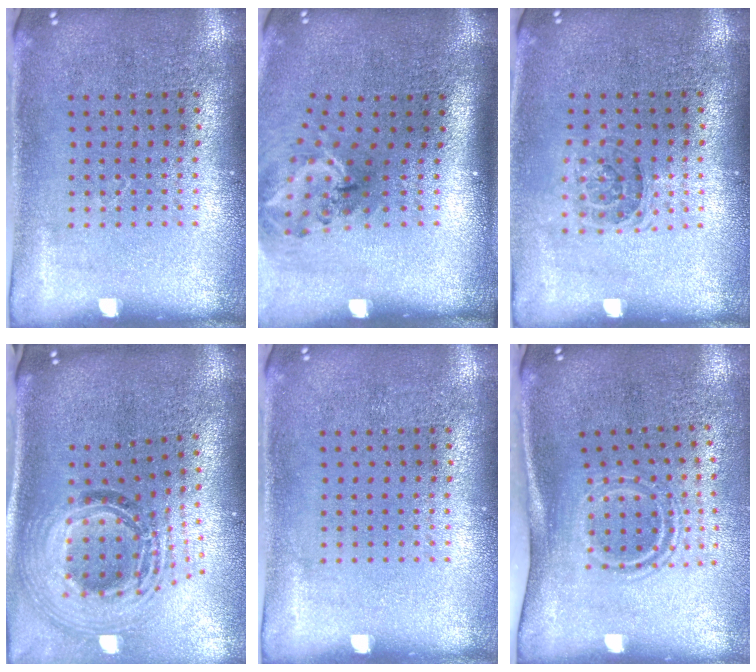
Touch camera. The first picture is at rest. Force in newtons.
{"total": 1.9, "press": 1.3, "slide": 1.4}
{"total": 1.3, "press": 1.0, "slide": 0.7}
{"total": 2.1, "press": 1.6, "slide": 1.3}
{"total": 0.0}
{"total": 1.7, "press": 1.0, "slide": 1.3}